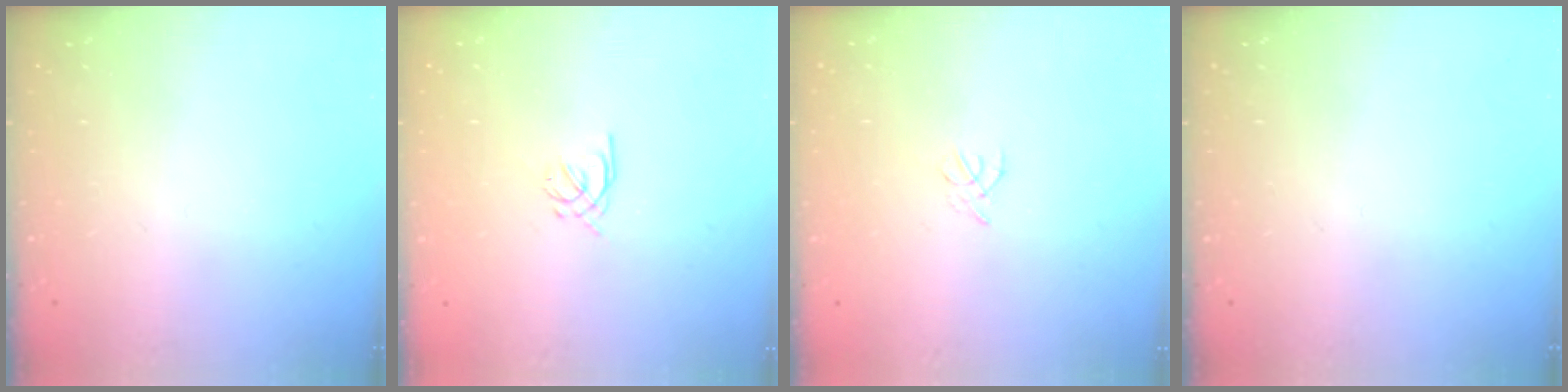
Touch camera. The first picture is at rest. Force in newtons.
{"total": 1.2, "press": 1.1, "slide": 0.5}
{"total": 0.8, "press": 0.7, "slide": 0.3}
{"total": 0.0}